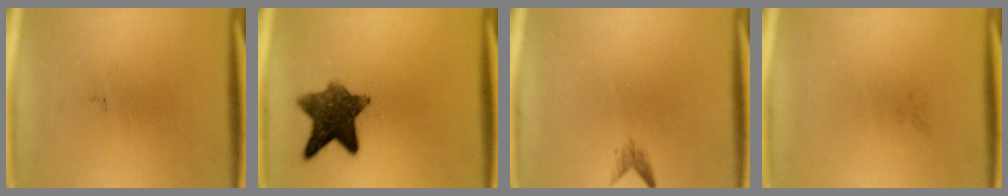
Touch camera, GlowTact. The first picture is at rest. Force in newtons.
{"total": 9.5}
{"total": 1.1}
{"total": 0.0}